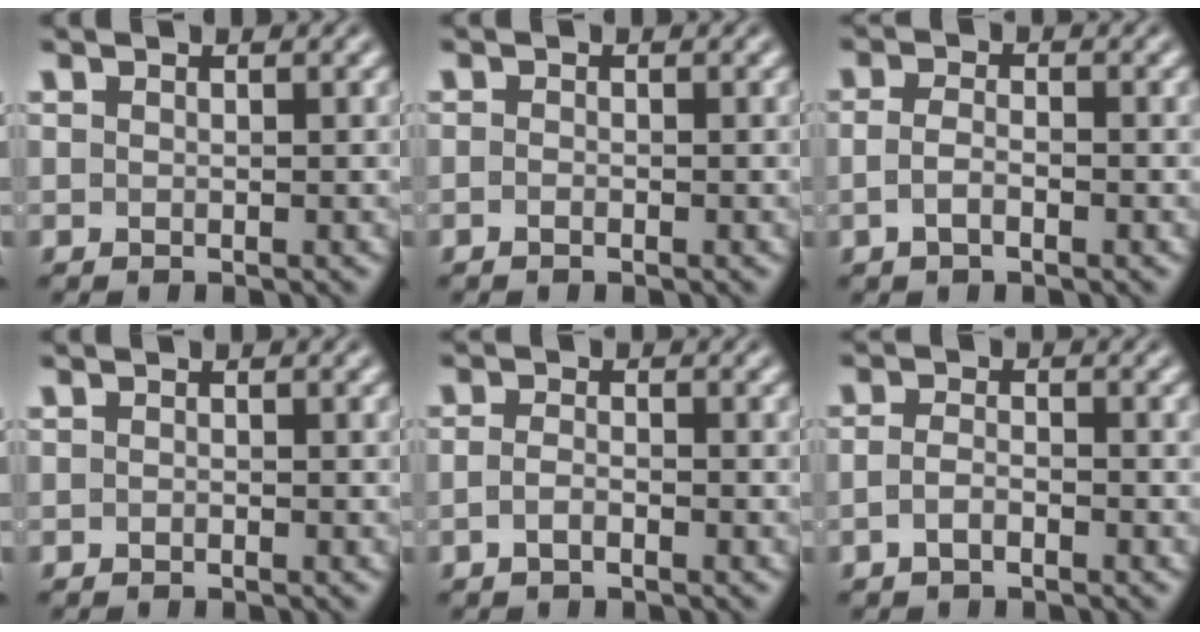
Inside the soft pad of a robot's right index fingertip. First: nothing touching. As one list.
[{"total": 0.9, "force": [-0.7, -0.6, 0.1], "torque": [0.001, -0.005, -0.010]}, {"total": 1.8, "force": [-1.0, 0.5, 1.5], "torque": [-0.028, -0.009, -0.012]}, {"total": 0.5, "force": [-0.3, -0.4, 0.0], "torque": [0.001, -0.003, -0.004]}, {"total": 1.3, "force": [-1.0, 0.0, 0.8], "torque": [-0.015, -0.008, -0.015]}, {"total": 1.6, "force": [-1.2, 0.2, 0.9], "torque": [-0.017, -0.008, -0.019]}]